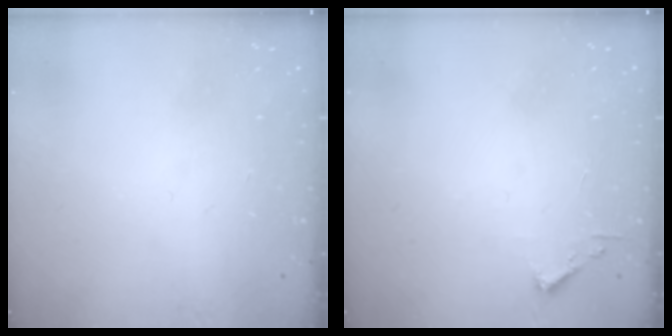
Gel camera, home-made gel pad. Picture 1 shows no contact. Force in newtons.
{"total": 2.4, "press": 2.4, "slide": 0.3}